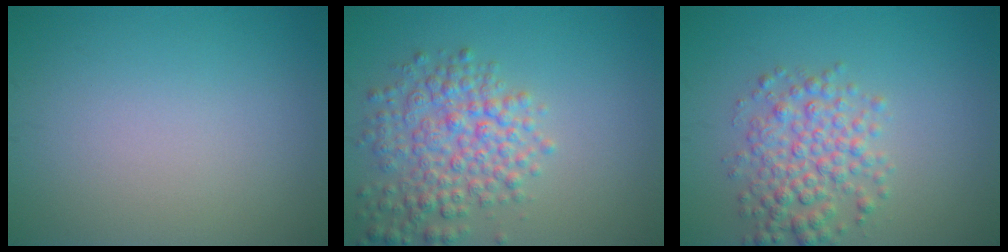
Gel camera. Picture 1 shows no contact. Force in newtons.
{"total": 5.1, "press": 5.1, "slide": 0.2}
{"total": 4.3, "press": 4.3, "slide": 0.1}